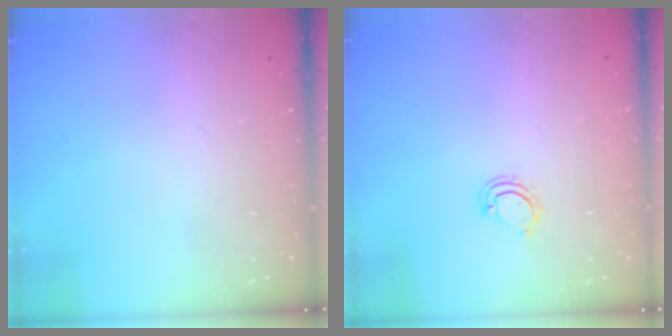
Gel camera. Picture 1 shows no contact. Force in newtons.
{"total": 3.7, "press": 3.7, "slide": 0.2}